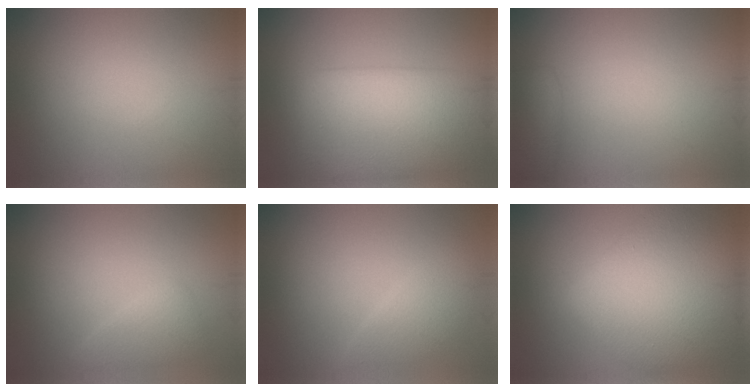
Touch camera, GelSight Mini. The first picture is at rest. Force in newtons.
{"total": 9.1, "press": 9.1, "slide": 0.5}
{"total": 2.3, "press": 2.3, "slide": 0.2}
{"total": 2.0, "press": 2.0, "slide": 0.2}
{"total": 2.3, "press": 2.3, "slide": 0.3}
{"total": 9.5, "press": 9.5, "slide": 0.4}